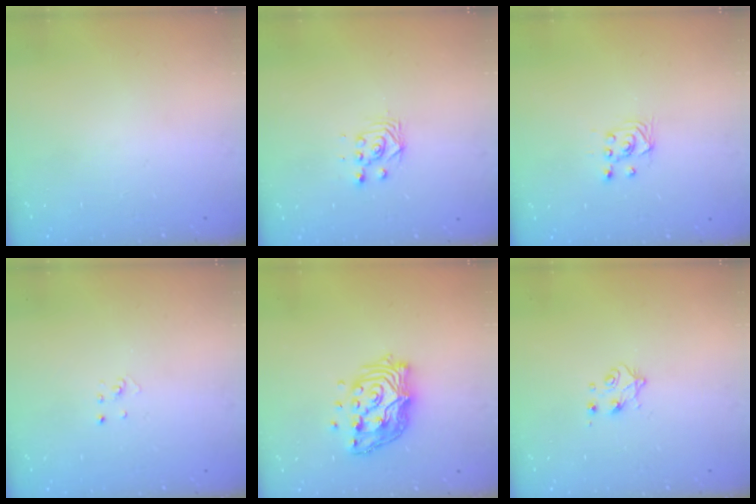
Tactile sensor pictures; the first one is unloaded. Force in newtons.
{"total": 3.0, "press": 3.0, "slide": 0.2}
{"total": 2.9, "press": 2.7, "slide": 1.0}
{"total": 2.1, "press": 2.1, "slide": 0.1}
{"total": 13.5, "press": 13.5, "slide": 1.2}
{"total": 5.2, "press": 5.2, "slide": 0.5}